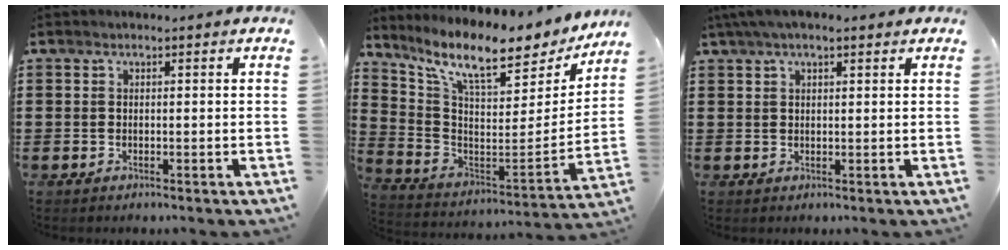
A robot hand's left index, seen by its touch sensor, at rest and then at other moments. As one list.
[{"total": 11.3, "force": [8.9, 1.9, 6.6], "torque": [-0.157, -0.064, 0.148]}, {"total": 3.2, "force": [2.1, 0.9, 2.3], "torque": [-0.048, 0.007, 0.039]}]